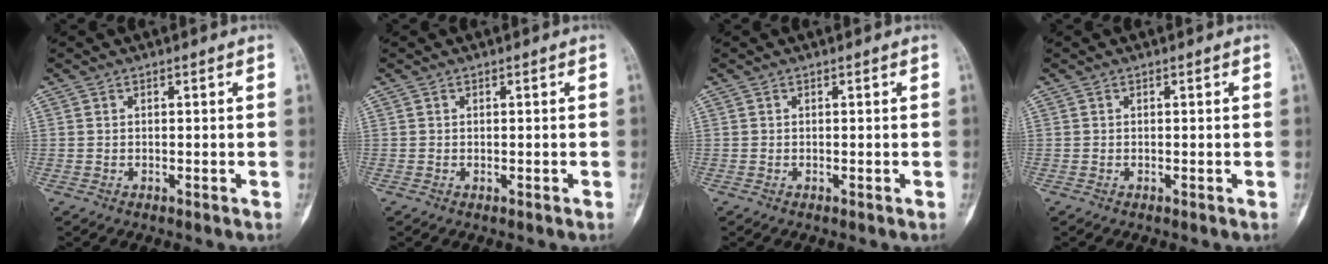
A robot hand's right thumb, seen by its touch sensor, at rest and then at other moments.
{"total": 0.0}
{"total": 0.0}
{"total": 0.0}